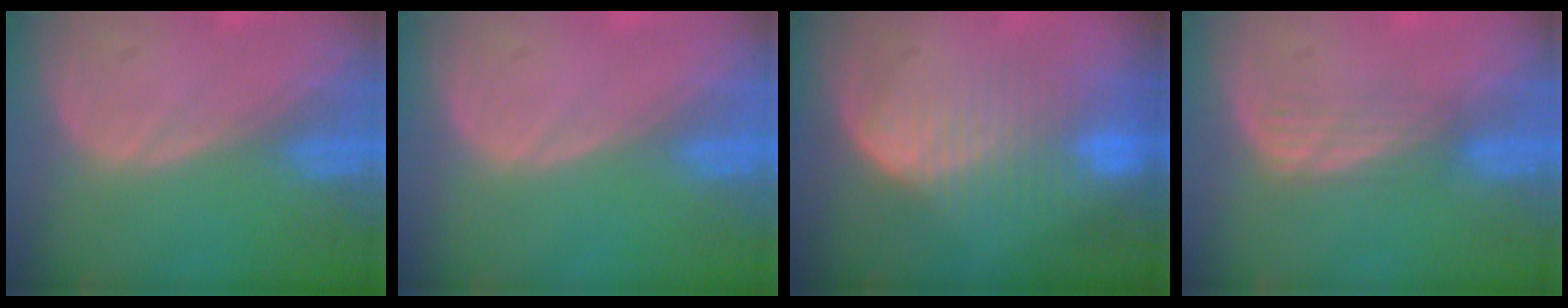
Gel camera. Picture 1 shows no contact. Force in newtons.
{"total": 0.0}
{"total": 8.3, "press": 7.3, "slide": 4.0}
{"total": 3.1, "press": 2.6, "slide": 1.6}